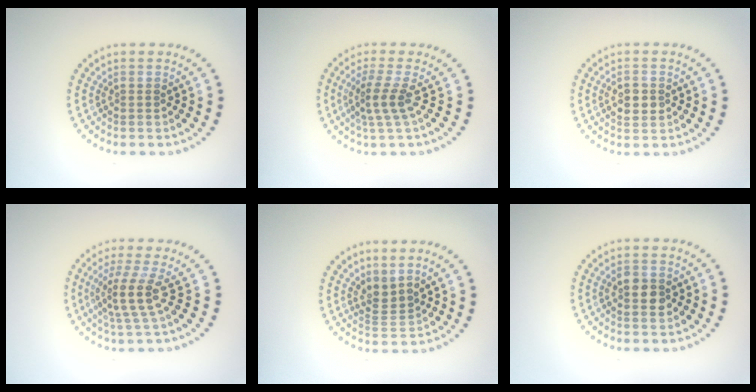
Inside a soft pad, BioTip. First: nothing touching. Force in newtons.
{"total": 2.5, "press": 1.9, "slide": 1.7}
{"total": 2.2, "press": 2.2, "slide": 0.1}
{"total": 3.6, "press": 2.5, "slide": 2.6}
{"total": 2.3, "press": 1.5, "slide": 1.7}
{"total": 2.5, "press": 2.5, "slide": 0.1}